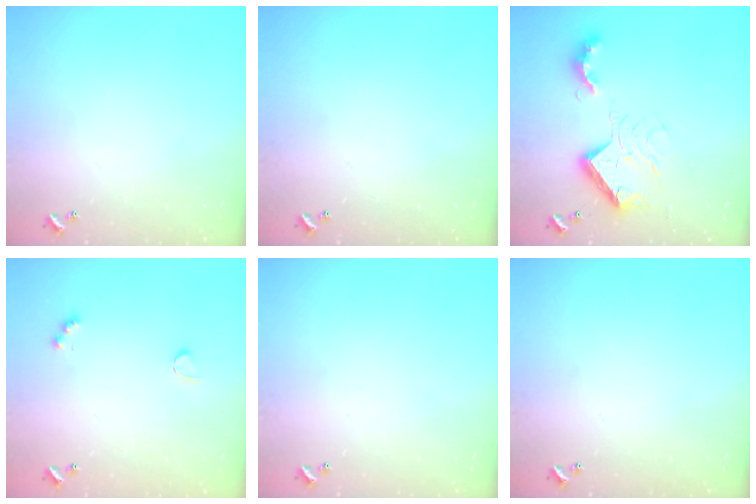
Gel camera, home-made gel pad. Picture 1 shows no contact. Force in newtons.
{"total": 0.0}
{"total": 15.7, "press": 15.7, "slide": 1.2}
{"total": 2.6, "press": 2.5, "slide": 0.5}
{"total": 0.0}
{"total": 0.0}